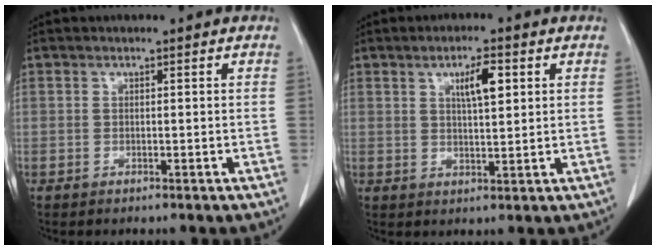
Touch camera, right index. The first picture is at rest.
{"total": 4.9, "force": [1.9, 1.0, 4.4], "torque": [-0.076, 0.001, 0.034]}